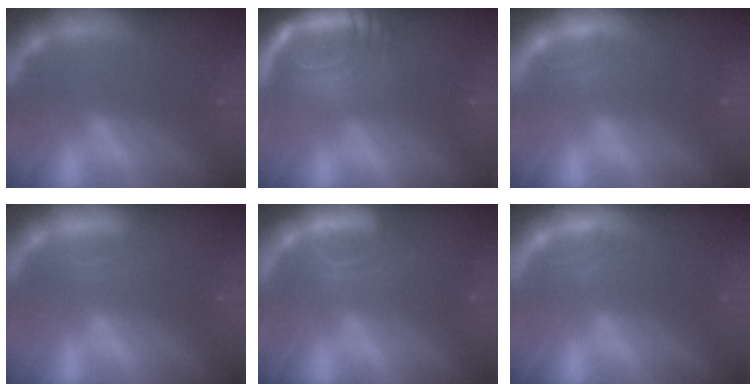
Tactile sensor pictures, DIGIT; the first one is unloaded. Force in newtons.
{"total": 10.1}
{"total": 1.5}
{"total": 1.4}
{"total": 4.0}
{"total": 1.5}